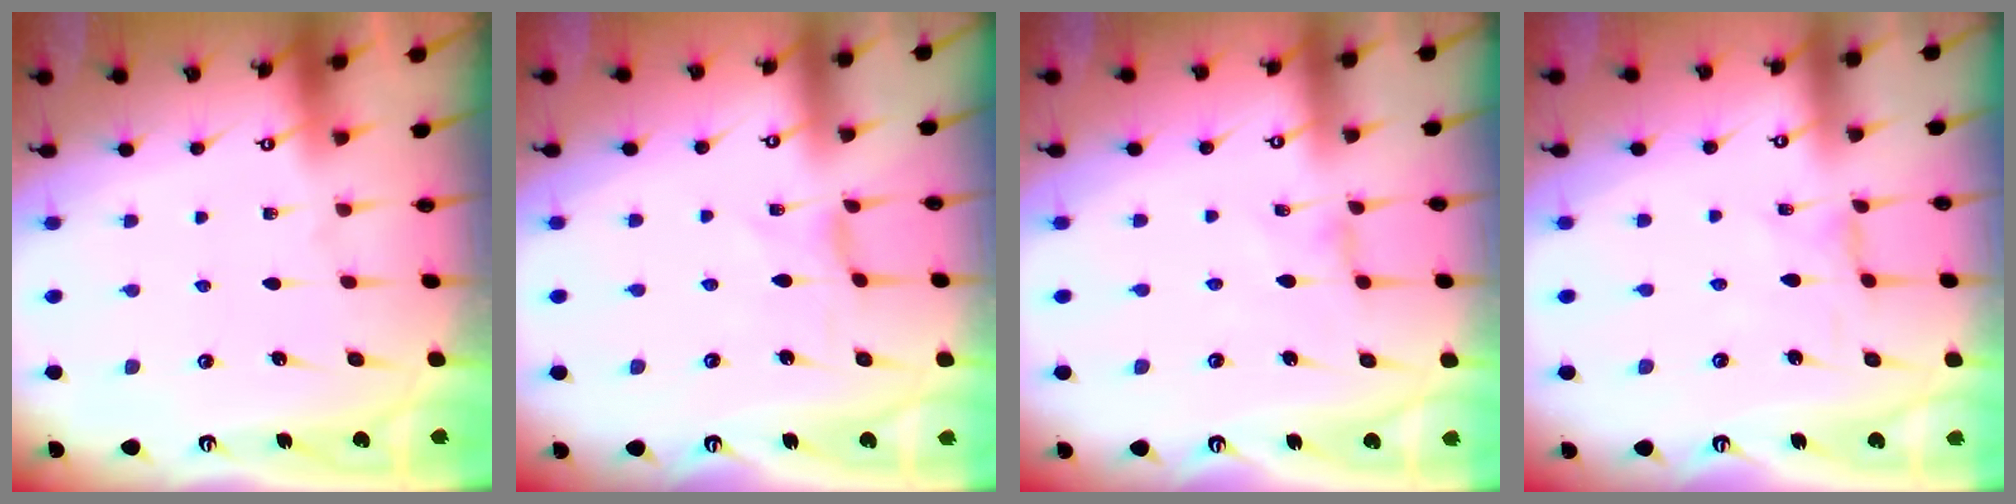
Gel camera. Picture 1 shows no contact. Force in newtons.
{"total": 0.0}
{"total": 0.6, "press": 0.5, "slide": 0.2}
{"total": 0.0}